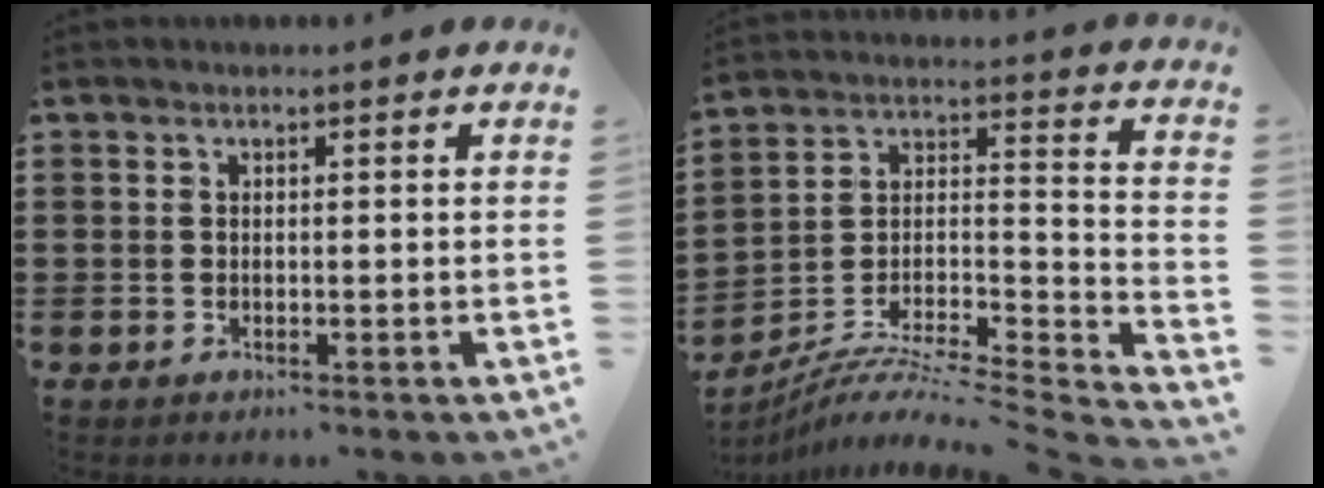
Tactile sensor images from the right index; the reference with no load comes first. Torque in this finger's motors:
{"motor_torque": [0.67, 1.08, -0.28, -0.04]}